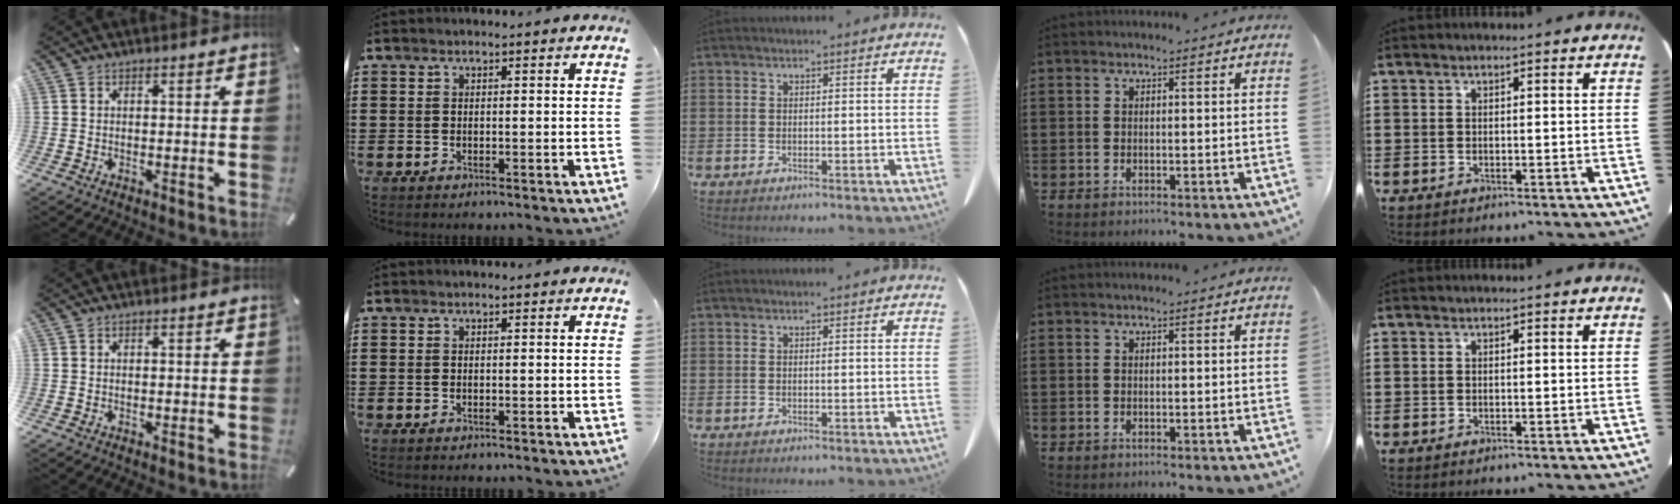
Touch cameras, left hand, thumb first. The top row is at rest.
{}